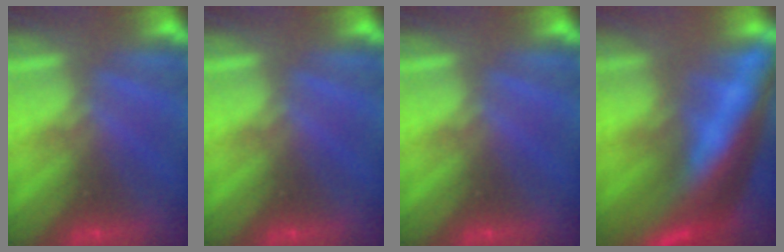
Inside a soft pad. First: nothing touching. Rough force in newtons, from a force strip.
{"total": 0.0}
{"total": 0.0}
{"total": 9.8}